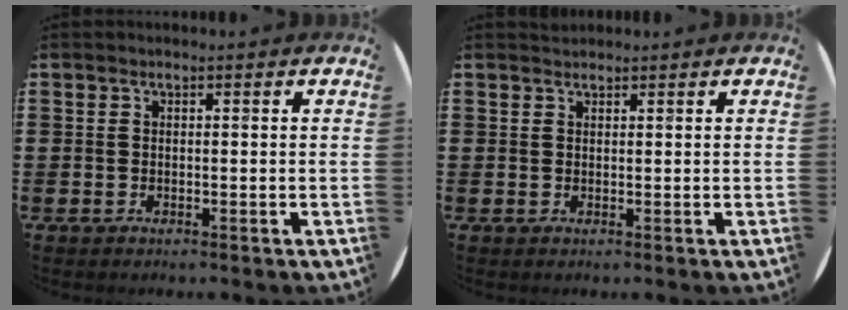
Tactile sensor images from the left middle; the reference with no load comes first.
{"total": 0.7, "force": [0.7, 0.1, -0.1], "torque": [0.001, 0.001, 0.014]}